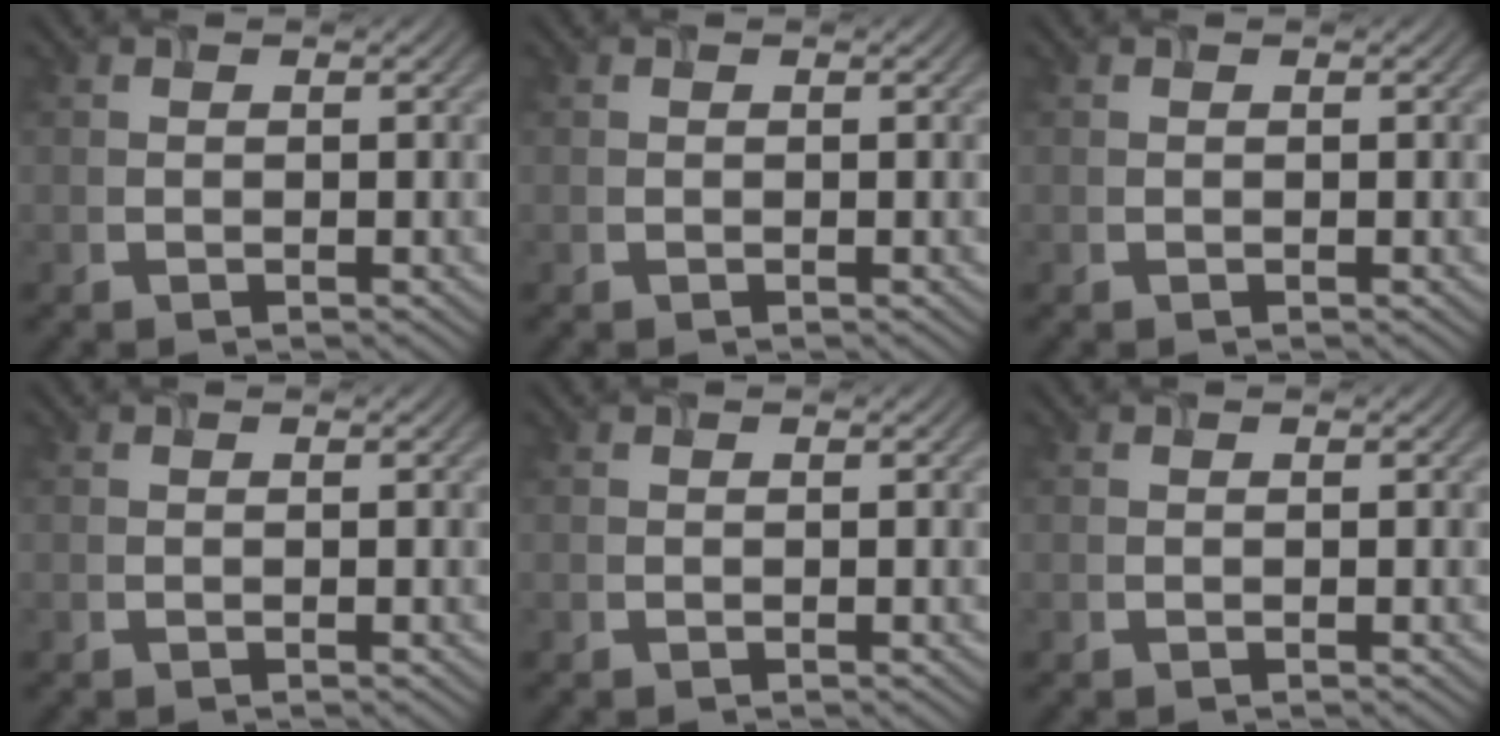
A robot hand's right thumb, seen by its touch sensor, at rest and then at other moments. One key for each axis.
{"total": 0.0}
{"total": 0.0}
{"total": 0.0}
{"total": 0.0}
{"total": 0.0}